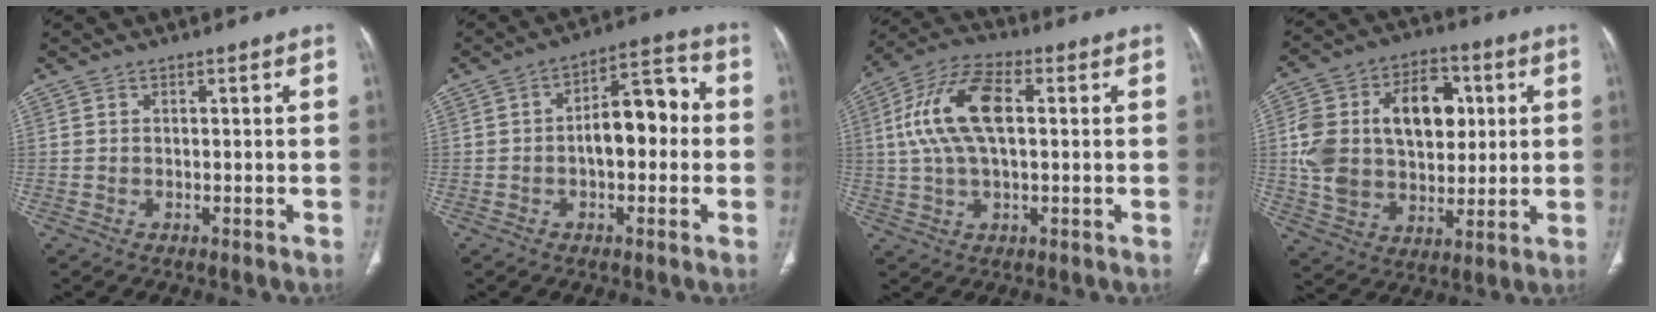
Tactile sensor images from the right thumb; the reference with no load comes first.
{"total": 10.6, "force": [-0.5, 5.5, 9.1], "torque": [-0.113, 0.038, -0.015]}
{"total": 13.7, "force": [2.1, 6.6, 11.8], "torque": [-0.244, 0.026, 0.038]}
{"total": 22.6, "force": [4.0, 14.9, 16.5], "torque": [-0.273, 0.012, 0.075]}